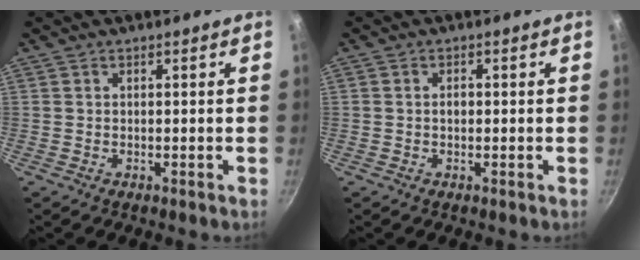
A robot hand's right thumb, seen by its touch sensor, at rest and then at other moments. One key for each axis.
{"total": 1.3, "fx": -0.1, "fy": 0.9, "fz": 0.9, "tx": -0.014, "ty": 0.005, "tz": -0.002}